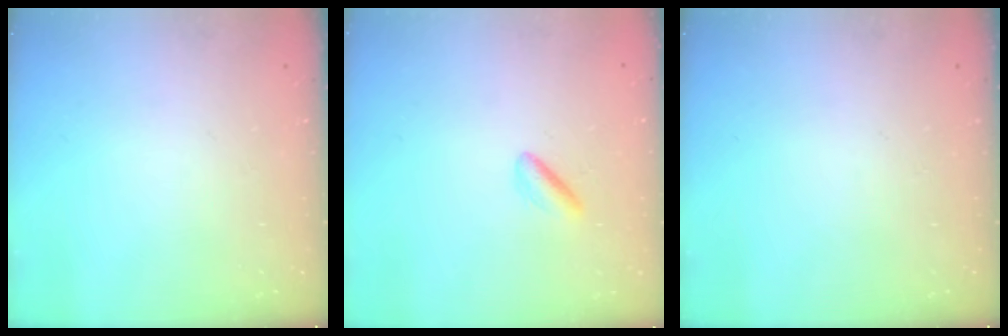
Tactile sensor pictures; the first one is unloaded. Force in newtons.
{"total": 2.4, "press": 2.2, "slide": 0.8}
{"total": 0.0}